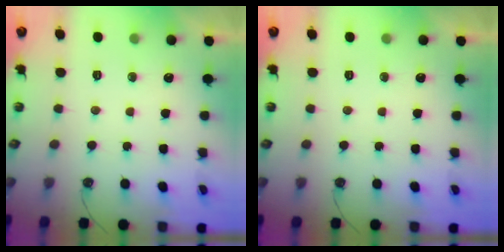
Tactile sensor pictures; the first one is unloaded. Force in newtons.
{"total": 0.0}